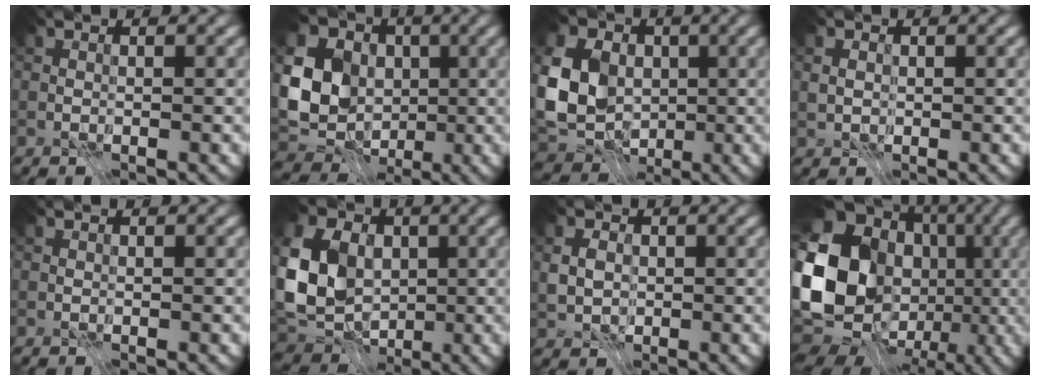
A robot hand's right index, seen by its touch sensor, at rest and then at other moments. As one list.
[{"total": 12.9, "force": [0.7, 10.7, 7.2], "torque": [-0.162, -0.003, 0.000]}, {"total": 12.2, "force": [0.8, 9.9, 7.1], "torque": [-0.163, 0.008, 0.005]}, {"total": 1.3, "force": [0.0, 1.1, 0.7], "torque": [-0.016, -0.001, -0.002]}, {"total": 0.0}, {"total": 11.1, "force": [0.0, 8.7, 6.8], "torque": [-0.162, 0.000, -0.007]}, {"total": 3.0, "force": [-0.1, 2.5, 1.8], "torque": [-0.036, 0.007, -0.008]}, {"total": 18.2, "force": [-1.5, 14.6, 10.8], "torque": [-0.223, -0.007, -0.023]}]